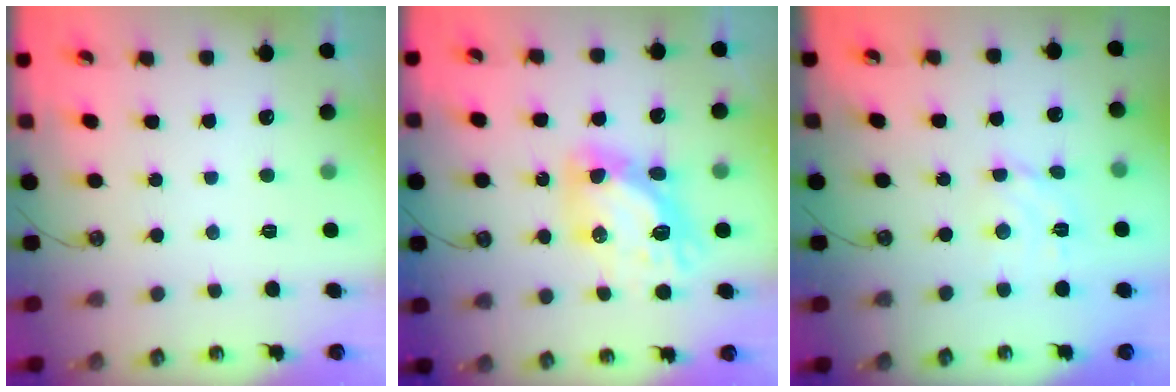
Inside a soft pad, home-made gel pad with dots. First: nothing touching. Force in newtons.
{"total": 12.7, "press": 12.7, "slide": 1.3}
{"total": 5.0, "press": 4.9, "slide": 0.4}